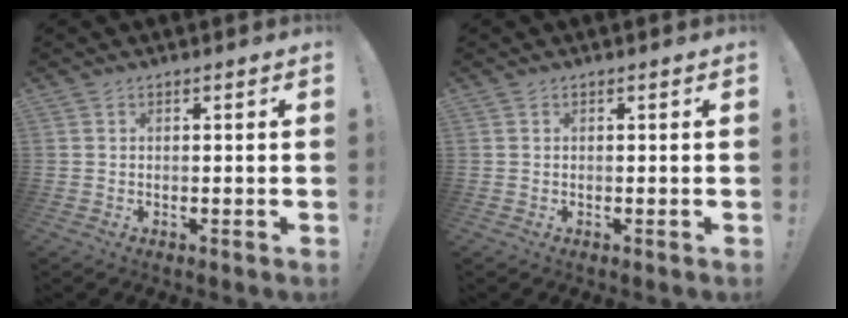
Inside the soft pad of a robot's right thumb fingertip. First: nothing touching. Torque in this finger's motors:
{"motor_torque": [-0.12, 0.12, 0.00, 0.00, 0.00]}